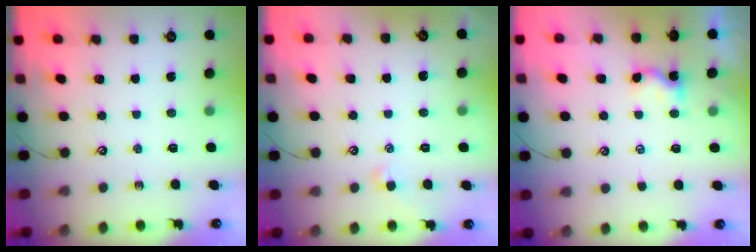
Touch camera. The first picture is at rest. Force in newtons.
{"total": 0.5, "press": 0.0, "slide": 0.5}
{"total": 2.4, "press": 2.4, "slide": 0.1}